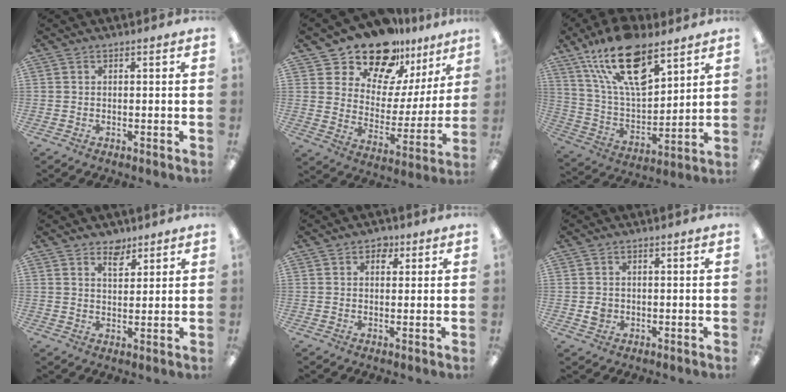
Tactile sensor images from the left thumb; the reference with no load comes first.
{"total": 16.8, "force": [14.4, 7.7, 4.0], "torque": [-0.078, -0.118, 0.262]}
{"total": 21.1, "force": [13.3, 9.0, 13.6], "torque": [-0.252, -0.066, 0.234]}
{"total": 4.6, "force": [3.6, 2.6, 1.3], "torque": [-0.004, -0.021, 0.062]}
{"total": 2.8, "force": [1.5, 2.1, 1.2], "torque": [0.005, -0.006, 0.019]}
{"total": 2.3, "force": [-0.2, 2.1, 0.7], "torque": [0.003, -0.003, -0.009]}